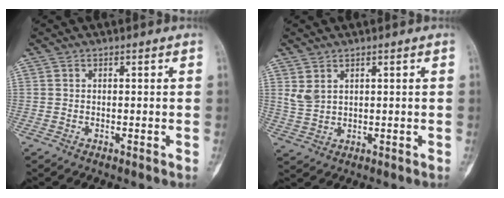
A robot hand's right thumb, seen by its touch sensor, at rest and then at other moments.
{"total": 3.4, "force": [1.8, 2.0, 2.1], "torque": [-0.042, -0.007, 0.048]}